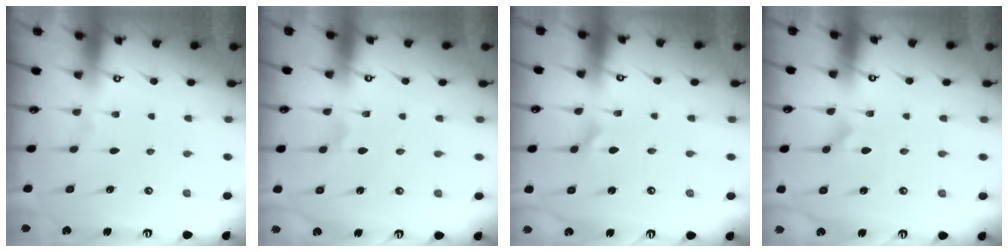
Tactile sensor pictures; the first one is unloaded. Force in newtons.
{"total": 1.6, "press": 1.6, "slide": 0.3}
{"total": 2.7, "press": 2.7, "slide": 0.4}
{"total": 2.9, "press": 2.9, "slide": 0.0}